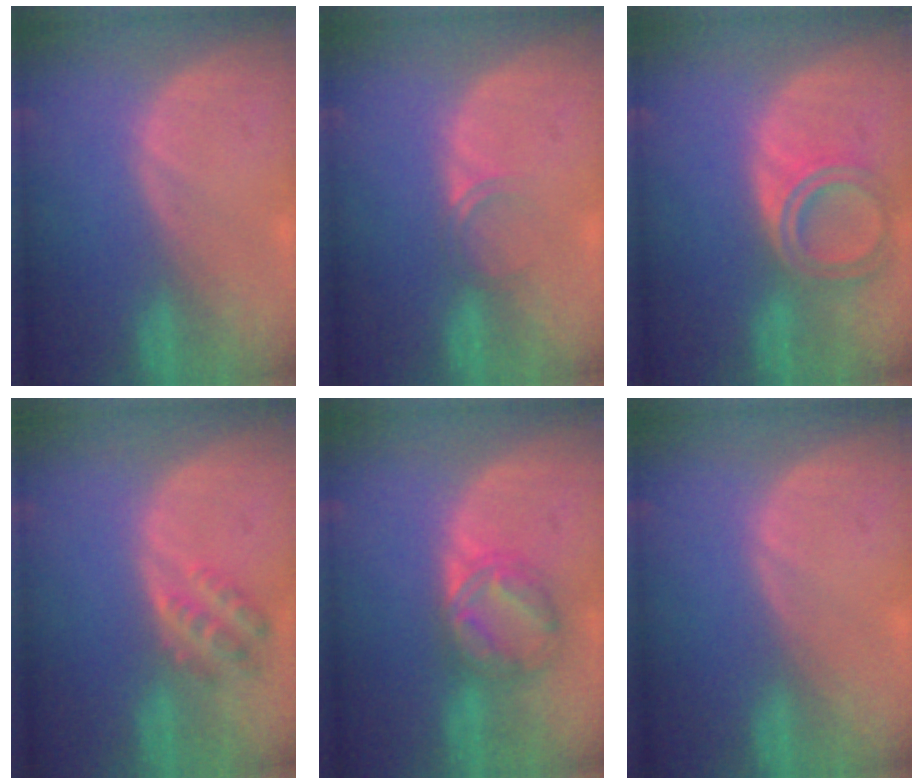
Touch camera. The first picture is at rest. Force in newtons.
{"total": 1.8, "press": 1.5, "slide": 1.1}
{"total": 6.6, "press": 5.9, "slide": 3.0}
{"total": 4.4, "press": 4.2, "slide": 1.3}
{"total": 6.3, "press": 6.3, "slide": 0.3}
{"total": 0.0}